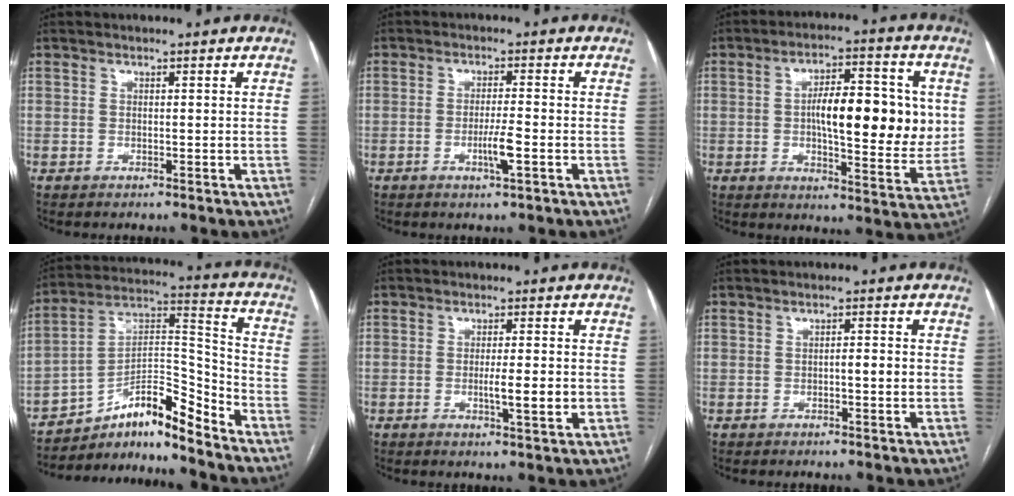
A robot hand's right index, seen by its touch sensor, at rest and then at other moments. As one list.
[{"total": 4.0, "force": [-1.4, 0.1, 3.7], "torque": [-0.069, -0.006, -0.025]}, {"total": 15.5, "force": [1.5, 4.8, 14.7], "torque": [-0.215, 0.014, 0.024]}, {"total": 13.2, "force": [-10.9, 1.7, 7.2], "torque": [-0.124, 0.039, -0.184]}, {"total": 4.6, "force": [-0.8, 0.3, 4.5], "torque": [-0.075, -0.006, -0.011]}, {"total": 1.9, "force": [-0.3, 0.3, 1.8], "torque": [-0.028, 0.003, -0.007]}]